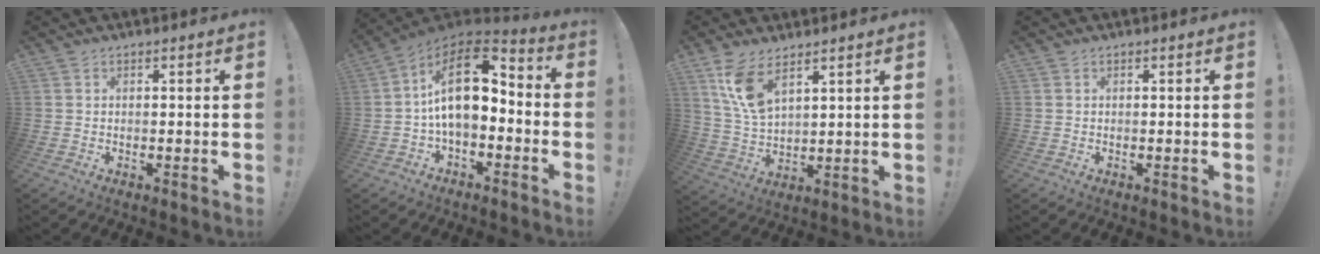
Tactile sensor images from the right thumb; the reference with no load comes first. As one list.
[{"total": 16.9, "force": [2.0, 8.9, 14.1], "torque": [-0.244, -0.001, 0.037]}, {"total": 10.4, "force": [6.7, 4.3, 6.7], "torque": [-0.131, -0.032, 0.125]}, {"total": 0.0}]